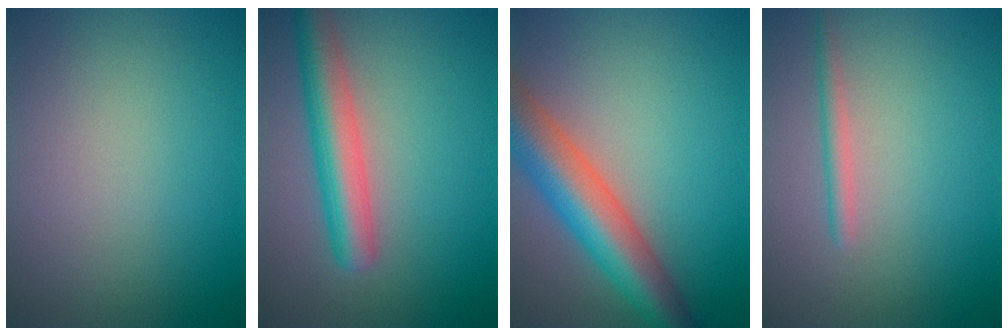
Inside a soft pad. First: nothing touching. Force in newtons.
{"total": 5.3, "press": 5.3, "slide": 0.2}
{"total": 8.1, "press": 8.1, "slide": 0.3}
{"total": 1.4, "press": 1.4, "slide": 0.2}